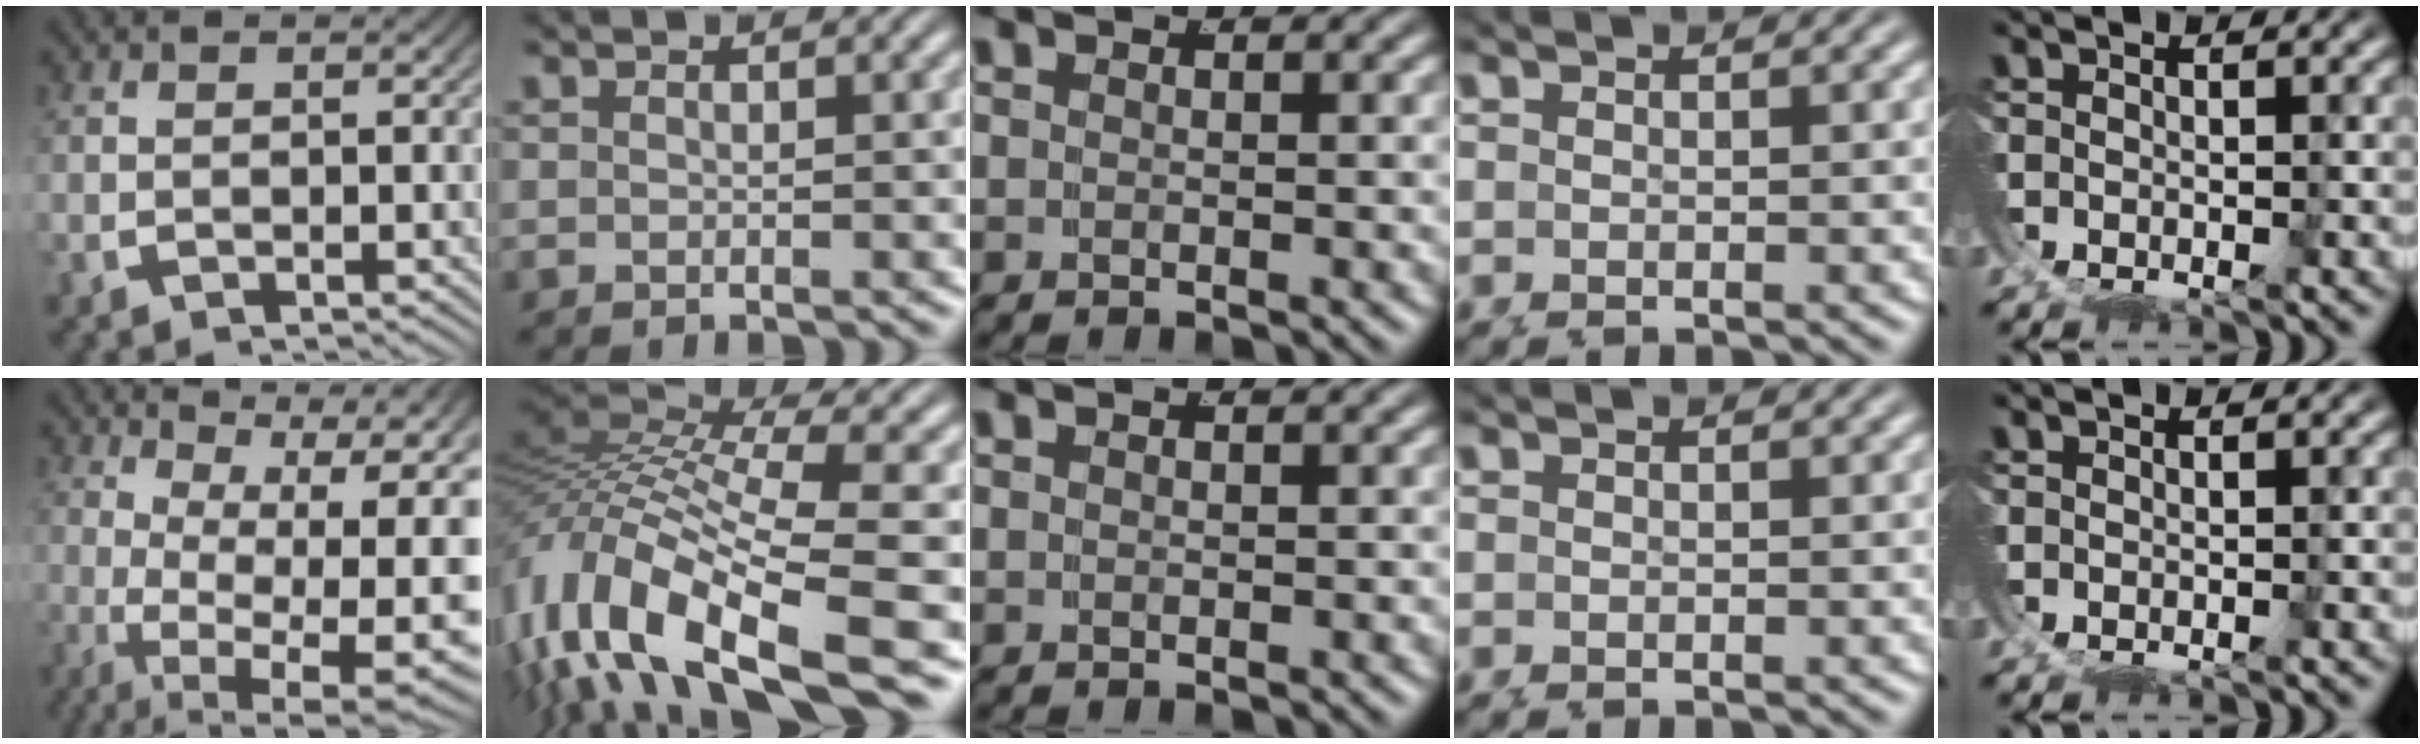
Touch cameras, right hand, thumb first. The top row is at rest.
{"thumb": {"total": 14.3, "force": [-0.7, 8.5, 11.4], "torque": [-0.184, -0.055, 0.009]}, "index": {"total": 13.5, "force": [-2.6, 8.4, 10.3], "torque": [-0.226, -0.029, -0.031]}}